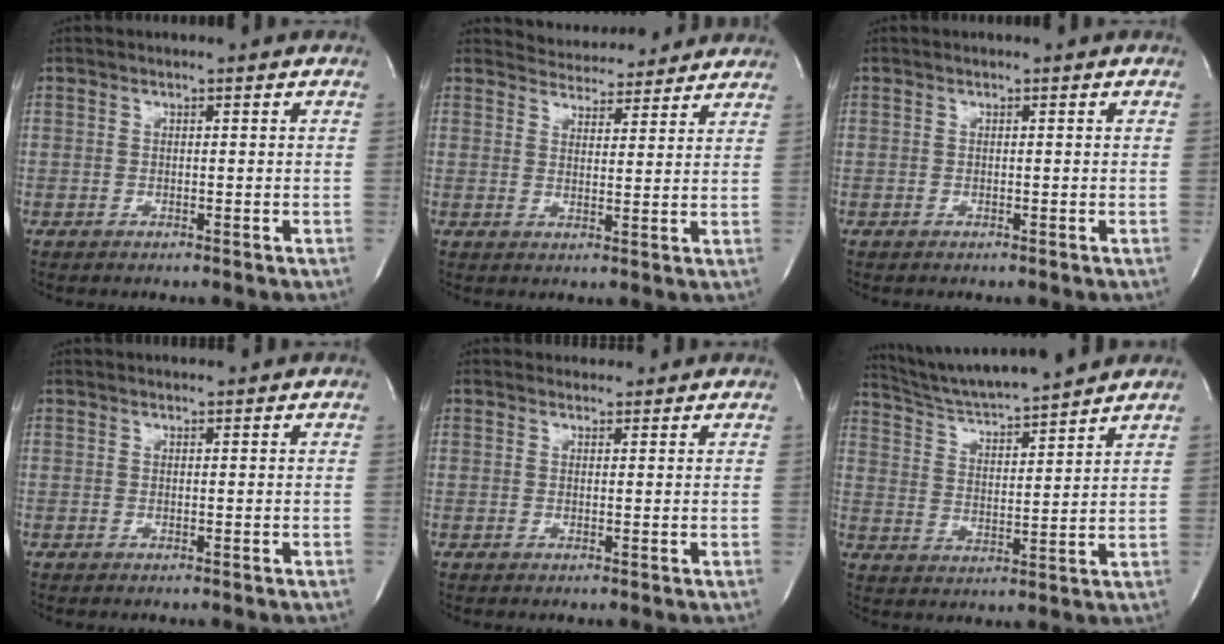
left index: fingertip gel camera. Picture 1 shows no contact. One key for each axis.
{"total": 9.2, "fx": 8.9, "fy": 2.3, "fz": 1.1, "tx": -0.011, "ty": 0.012, "tz": 0.111}
{"total": 0.0}
{"total": 3.5, "fx": 3.4, "fy": 0.1, "fz": 0.7, "tx": -0.013, "ty": 0.022, "tz": 0.041}
{"total": 2.4, "fx": 2.3, "fy": 0.8, "fz": 0.0, "tx": -0.006, "ty": 0.012, "tz": 0.029}
{"total": 13.9, "fx": 13.0, "fy": -0.1, "fz": 5.0, "tx": -0.094, "ty": 0.009, "tz": 0.213}